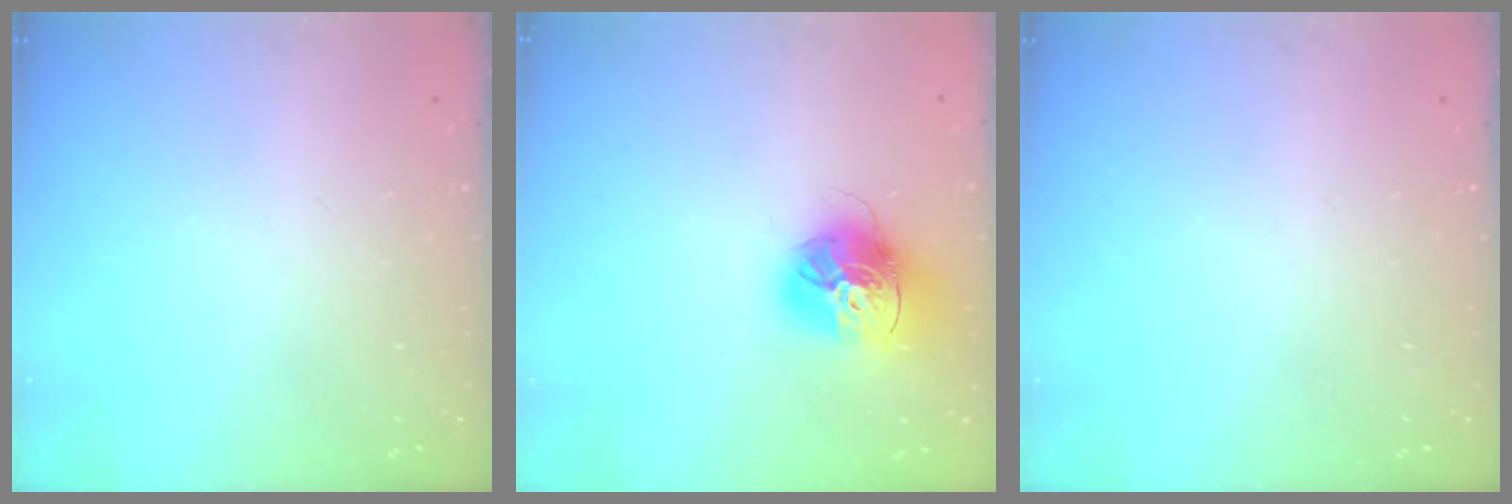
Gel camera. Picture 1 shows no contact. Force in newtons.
{"total": 16.8, "press": 16.7, "slide": 1.5}
{"total": 0.0}